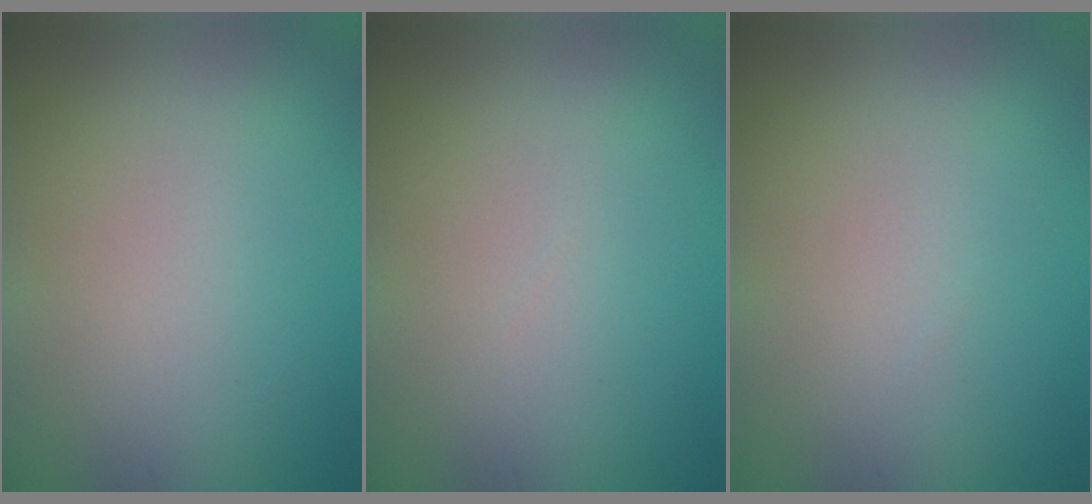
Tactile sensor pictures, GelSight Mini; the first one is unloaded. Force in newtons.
{"total": 0.0}
{"total": 0.0}